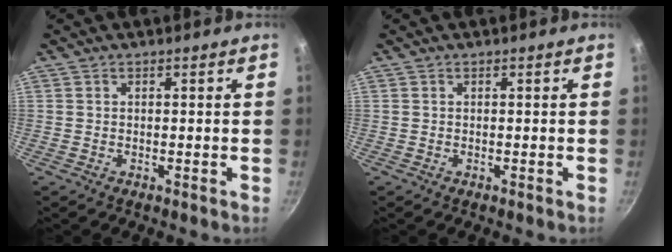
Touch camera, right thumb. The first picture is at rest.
{"total": 0.0}